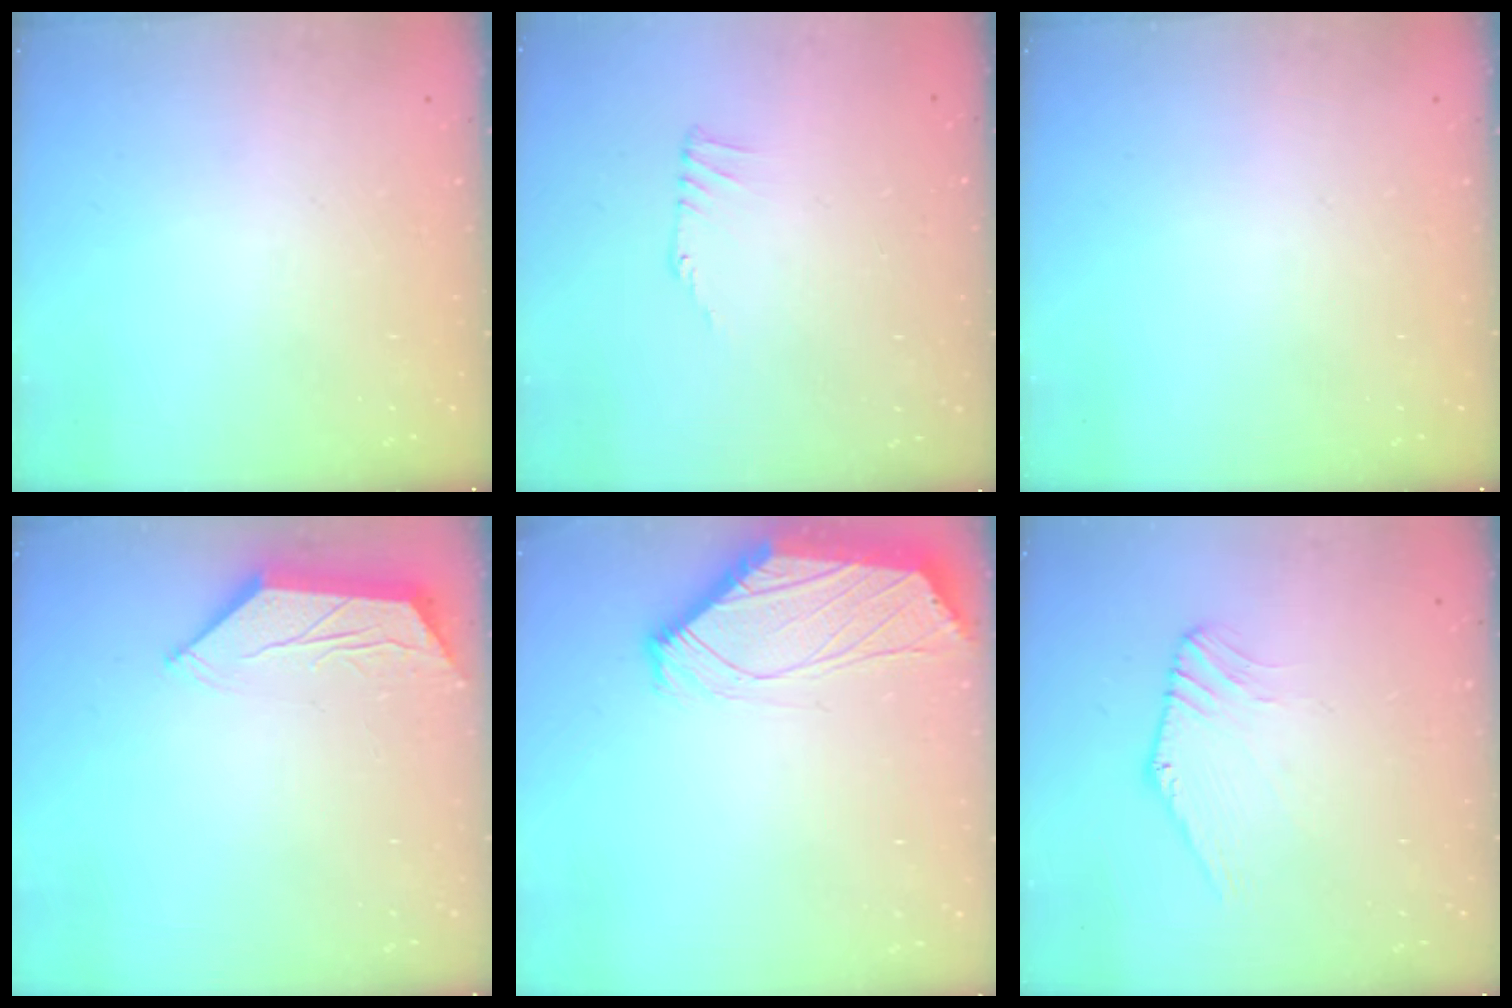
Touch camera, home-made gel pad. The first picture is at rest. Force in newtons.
{"total": 1.1, "press": 1.0, "slide": 0.2}
{"total": 0.0}
{"total": 3.6, "press": 3.5, "slide": 0.5}
{"total": 1.0, "press": 0.8, "slide": 0.5}
{"total": 0.5, "press": 0.5, "slide": 0.3}